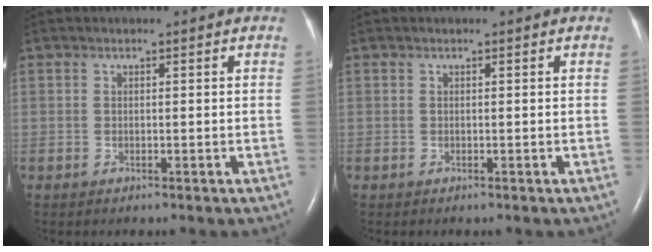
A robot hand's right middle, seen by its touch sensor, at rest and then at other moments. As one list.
[{"total": 0.0}]